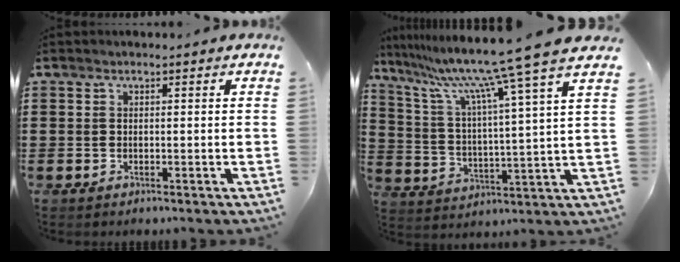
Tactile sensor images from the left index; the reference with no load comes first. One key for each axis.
{"total": 11.2, "fx": 9.3, "fy": -1.7, "fz": 6.0, "tx": -0.156, "ty": -0.063, "tz": 0.144}